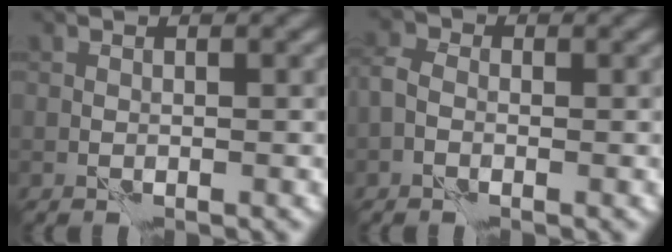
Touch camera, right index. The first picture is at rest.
{"total": 1.8, "force": [-0.7, 1.3, 1.0], "torque": [-0.020, 0.006, -0.021]}